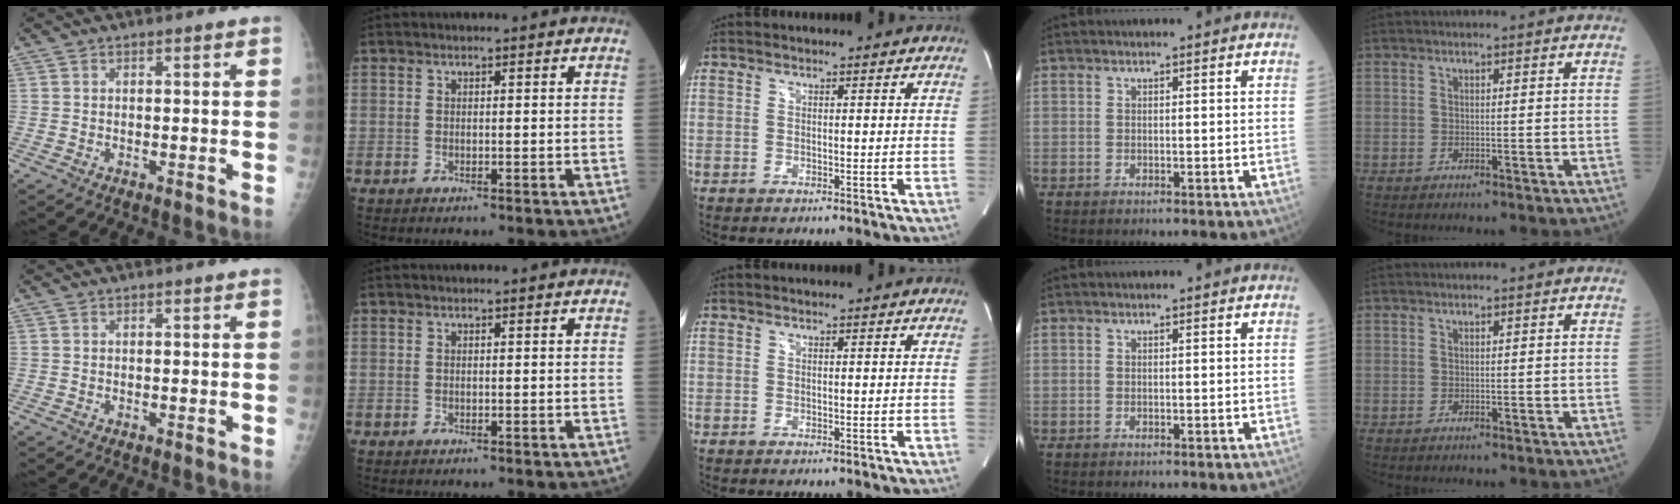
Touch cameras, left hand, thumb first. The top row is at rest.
{}